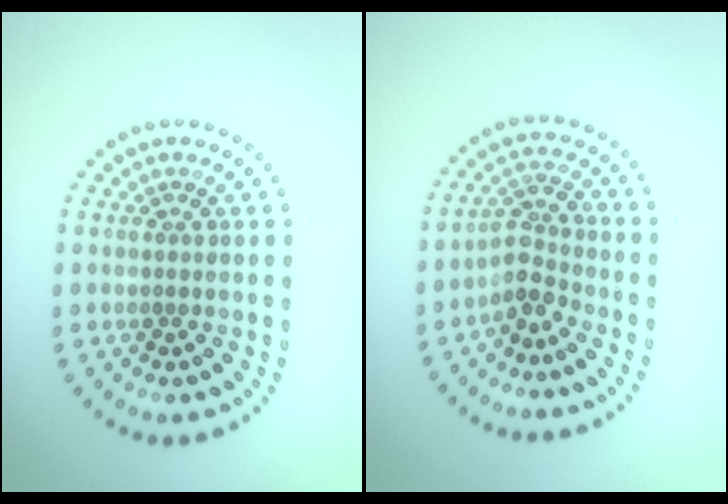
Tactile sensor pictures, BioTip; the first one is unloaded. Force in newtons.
{"total": 2.6, "press": 2.0, "slide": 1.7}